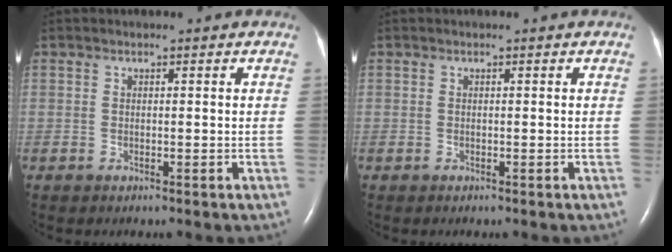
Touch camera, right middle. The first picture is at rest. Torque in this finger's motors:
{"motor_torque": [0.25, -0.09, 0.12, 0.00]}